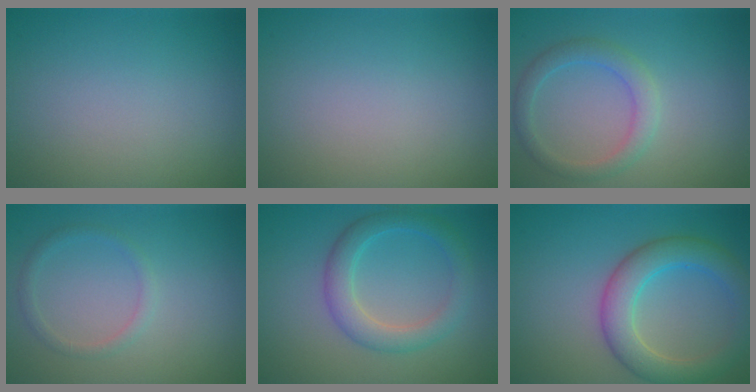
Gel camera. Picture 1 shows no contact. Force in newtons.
{"total": 0.0}
{"total": 2.5, "press": 2.5, "slide": 0.3}
{"total": 1.2, "press": 1.2, "slide": 0.0}
{"total": 3.4, "press": 3.4, "slide": 0.1}
{"total": 5.2, "press": 5.2, "slide": 0.1}